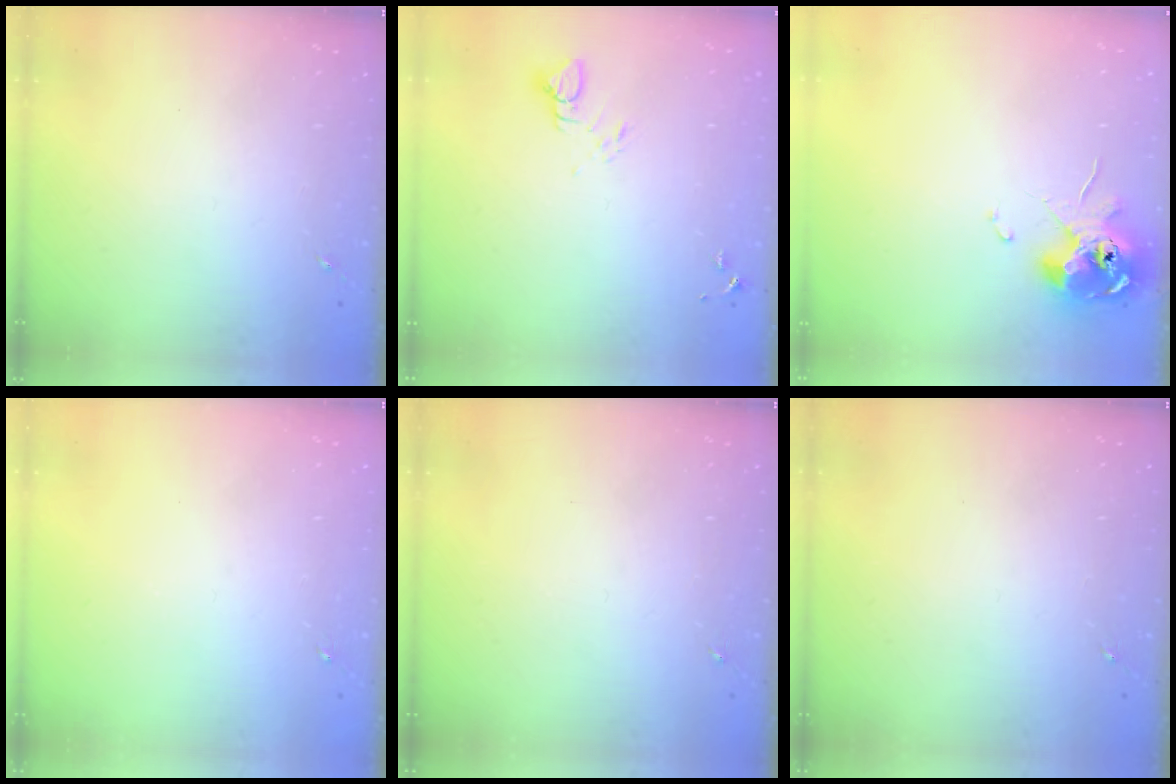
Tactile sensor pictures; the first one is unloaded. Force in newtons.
{"total": 3.7, "press": 3.7, "slide": 0.1}
{"total": 10.4, "press": 10.3, "slide": 1.4}
{"total": 0.0}
{"total": 0.0}
{"total": 0.0}